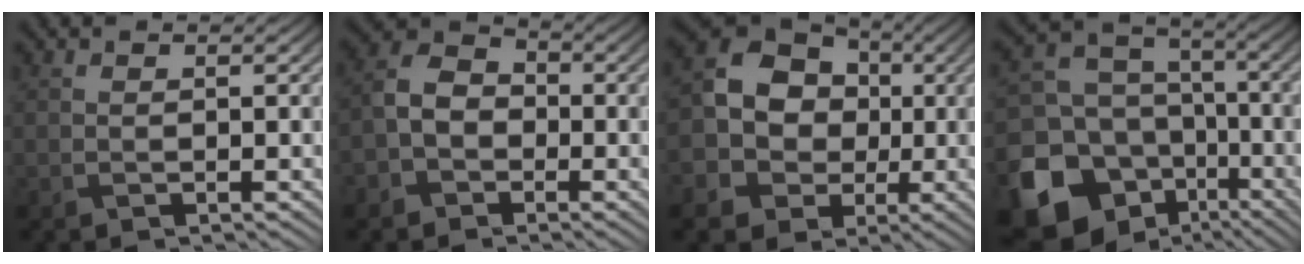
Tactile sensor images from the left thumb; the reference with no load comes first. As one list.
[{"total": 5.2, "force": [-2.1, 4.1, 2.4], "torque": [-0.060, 0.001, -0.053]}, {"total": 11.5, "force": [-0.7, 10.0, 5.6], "torque": [-0.125, 0.002, -0.028]}, {"total": 18.2, "force": [-8.3, 14.8, 6.6], "torque": [-0.202, -0.064, -0.135]}]